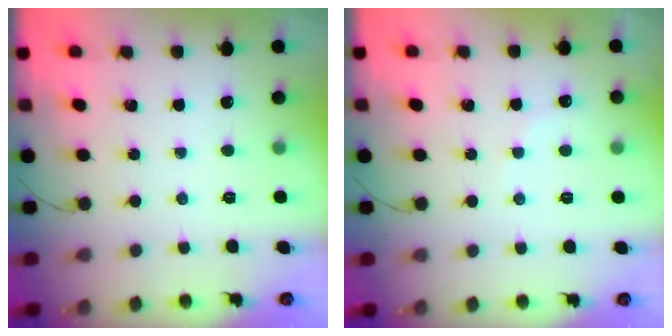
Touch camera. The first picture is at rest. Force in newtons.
{"total": 5.0, "press": 4.9, "slide": 1.0}